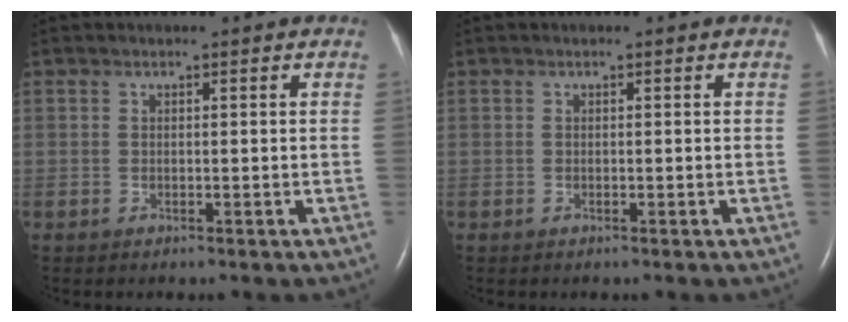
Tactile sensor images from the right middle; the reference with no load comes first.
{"total": 0.0}